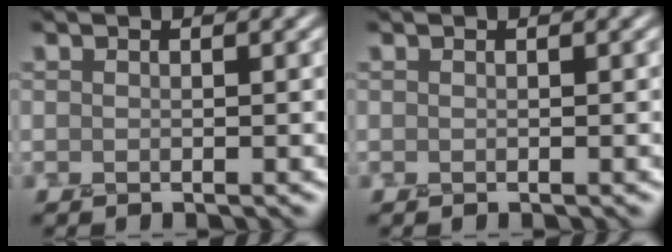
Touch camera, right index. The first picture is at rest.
{"total": 0.0}